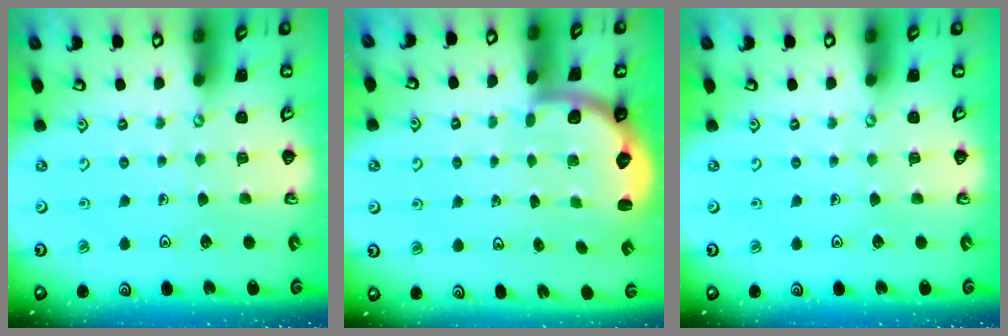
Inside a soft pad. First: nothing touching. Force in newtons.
{"total": 2.4, "press": 2.1, "slide": 1.2}
{"total": 0.0}